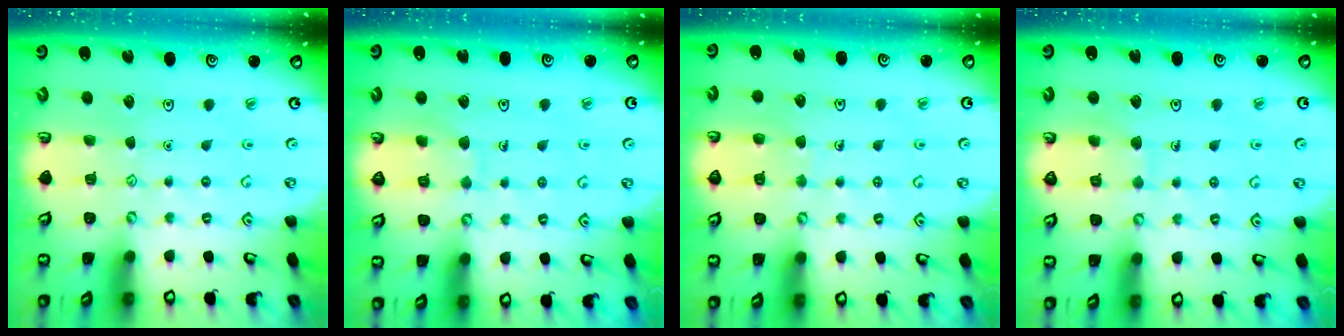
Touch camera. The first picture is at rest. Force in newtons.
{"total": 6.5, "press": 6.5, "slide": 0.6}
{"total": 4.7, "press": 4.7, "slide": 0.3}
{"total": 6.4, "press": 6.4, "slide": 0.2}